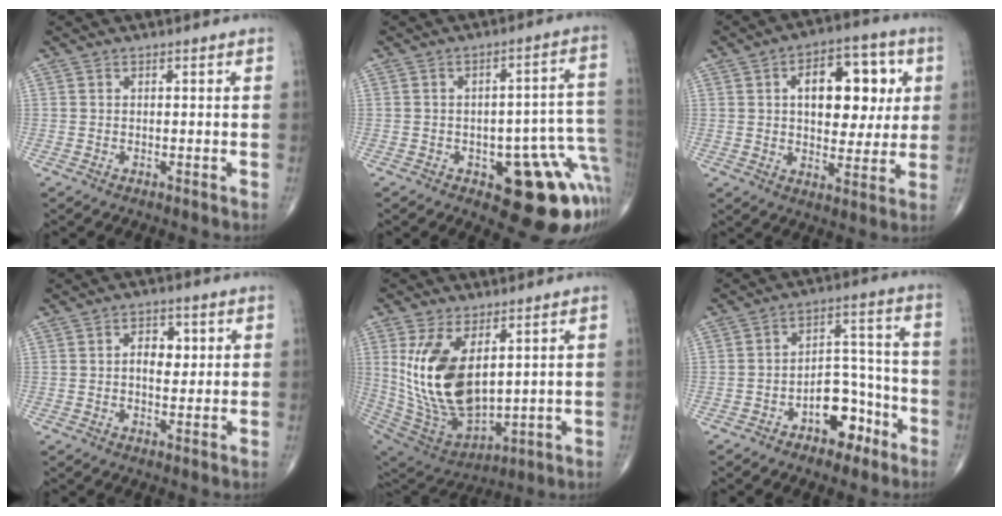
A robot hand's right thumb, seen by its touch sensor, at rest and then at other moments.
{"total": 16.7, "force": [-5.8, 6.8, 14.1], "torque": [-0.095, 0.044, -0.055]}
{"total": 15.8, "force": [3.5, 9.0, 12.5], "torque": [-0.132, 0.006, 0.051]}
{"total": 5.0, "force": [0.9, 3.2, 3.8], "torque": [-0.039, 0.000, 0.011]}
{"total": 18.8, "force": [4.3, 10.0, 15.2], "torque": [-0.289, -0.026, 0.107]}
{"total": 10.0, "force": [-5.1, 6.0, 6.1], "torque": [-0.060, 0.059, -0.076]}